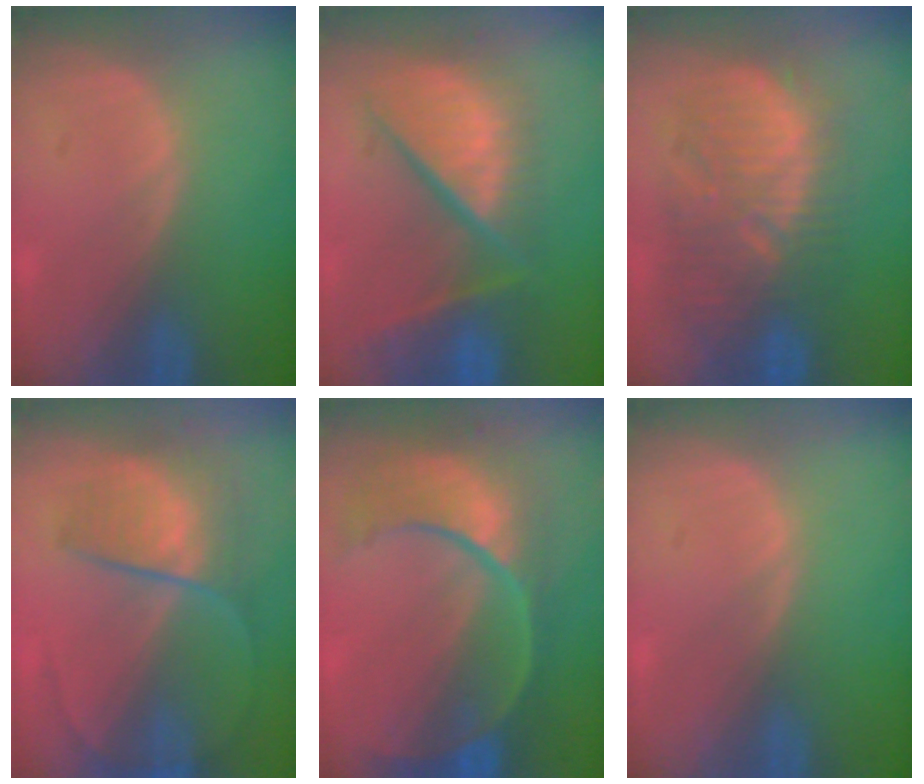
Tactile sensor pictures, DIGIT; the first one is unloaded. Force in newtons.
{"total": 12.4, "press": 10.1, "slide": 7.1}
{"total": 11.7, "press": 11.1, "slide": 3.8}
{"total": 6.8, "press": 6.6, "slide": 1.6}
{"total": 11.0, "press": 9.3, "slide": 6.0}
{"total": 0.0}